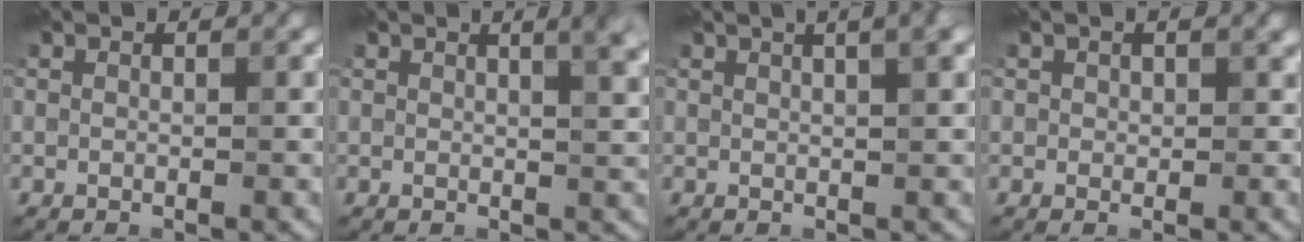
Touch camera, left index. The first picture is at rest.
{"total": 5.2, "force": [2.4, 2.1, 4.1], "torque": [-0.023, 0.023, 0.012]}
{"total": 6.0, "force": [3.1, 2.6, 4.5], "torque": [-0.022, 0.042, 0.008]}
{"total": 1.0, "force": [0.4, 0.9, 0.3], "torque": [-0.003, -0.004, 0.005]}